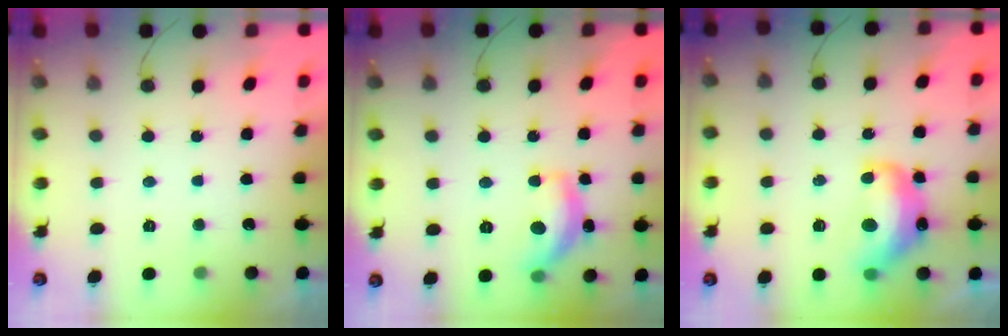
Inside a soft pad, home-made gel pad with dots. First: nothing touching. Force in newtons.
{"total": 12.7, "press": 12.7, "slide": 0.7}
{"total": 13.4, "press": 13.4, "slide": 1.0}